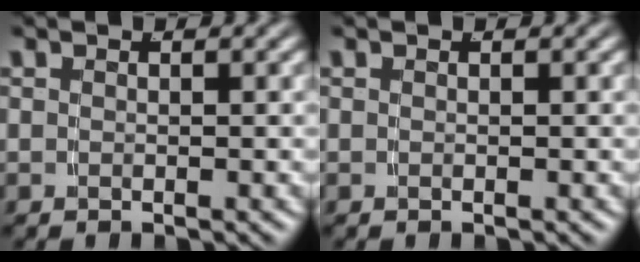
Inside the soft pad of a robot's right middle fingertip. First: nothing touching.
{"total": 0.0}